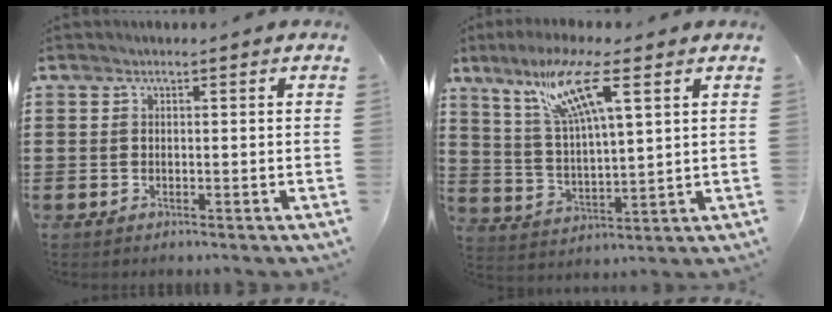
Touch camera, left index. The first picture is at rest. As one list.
[{"total": 11.7, "force": [7.0, 1.9, 9.2], "torque": [-0.194, -0.007, 0.120]}]